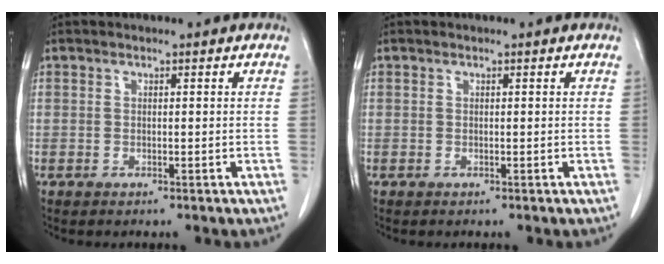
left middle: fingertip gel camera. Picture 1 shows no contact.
{"total": 0.0}